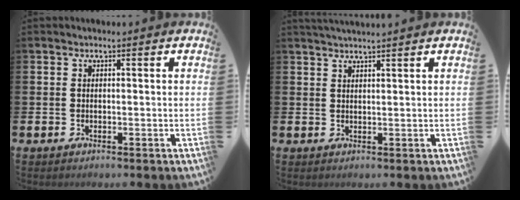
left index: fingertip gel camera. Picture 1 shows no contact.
{"total": 1.8, "force": [1.8, -0.2, 0.1], "torque": [-0.012, -0.003, 0.034]}